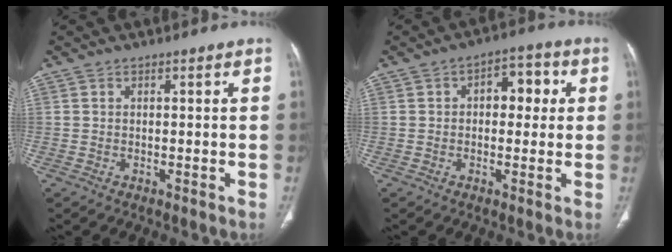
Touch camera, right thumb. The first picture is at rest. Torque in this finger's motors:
{"motor_torque": [-0.56, 0.23, -0.19, -0.22, 0.16]}